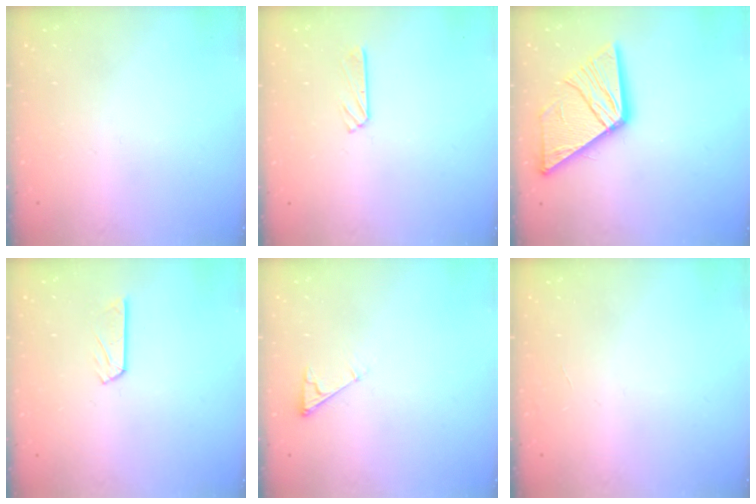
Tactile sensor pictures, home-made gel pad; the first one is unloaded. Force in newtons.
{"total": 5.7, "press": 5.7, "slide": 0.0}
{"total": 15.2, "press": 15.1, "slide": 1.5}
{"total": 5.4, "press": 5.4, "slide": 0.3}
{"total": 3.0, "press": 3.0, "slide": 0.4}
{"total": 0.0}